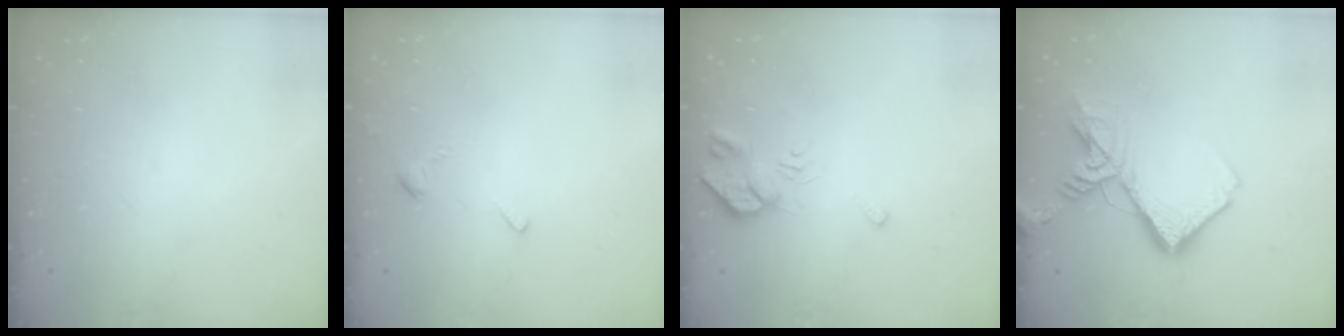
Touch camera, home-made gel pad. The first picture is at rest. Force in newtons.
{"total": 3.2, "press": 3.2, "slide": 0.7}
{"total": 7.4, "press": 7.4, "slide": 1.1}
{"total": 14.2, "press": 14.1, "slide": 1.8}